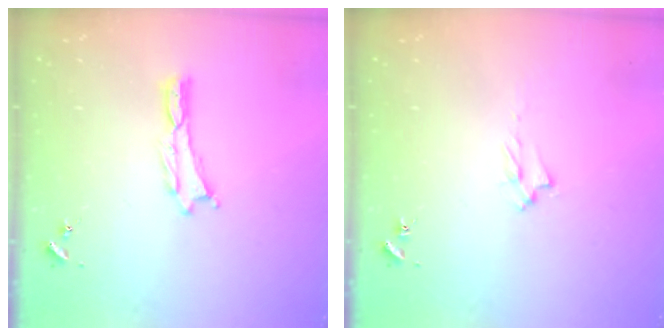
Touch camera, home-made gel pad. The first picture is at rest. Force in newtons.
{"total": 1.7, "press": 1.6, "slide": 0.3}